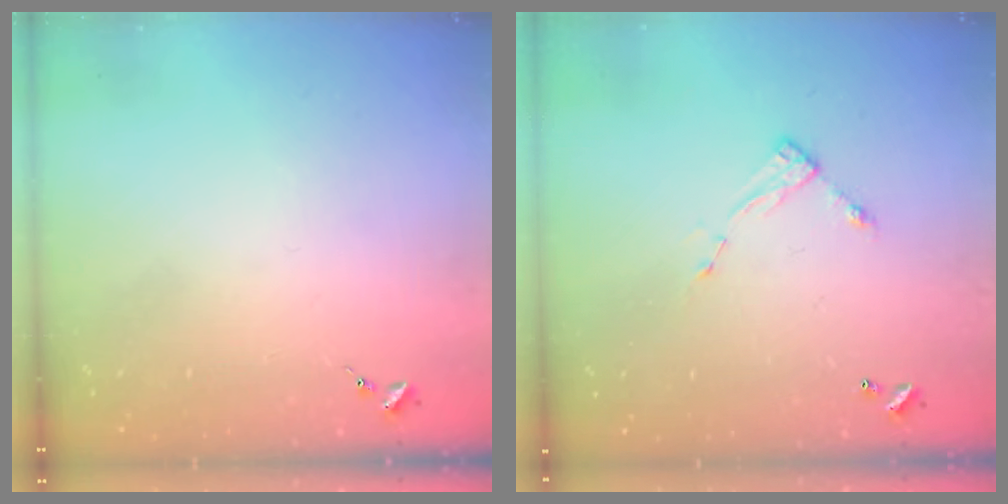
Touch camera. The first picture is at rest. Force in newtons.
{"total": 6.6, "press": 6.6, "slide": 0.5}